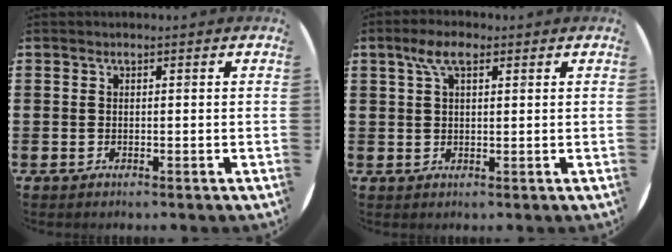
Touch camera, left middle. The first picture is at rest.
{"total": 4.7, "force": [2.7, 2.0, 3.3], "torque": [-0.064, 0.006, 0.045]}